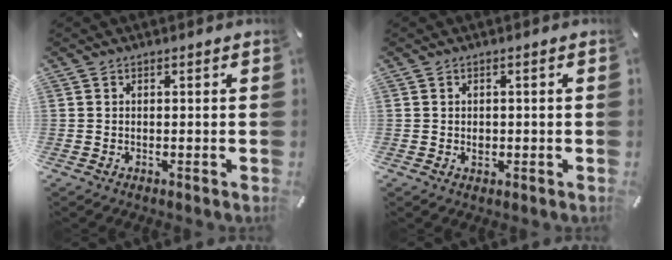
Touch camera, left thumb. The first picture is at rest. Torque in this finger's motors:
{"motor_torque": [0.10, 0.31, 0.07, -0.11, 0.00]}